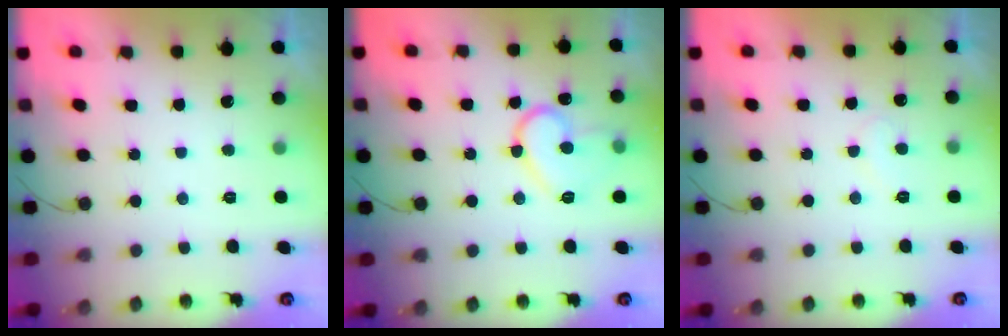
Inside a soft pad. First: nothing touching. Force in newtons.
{"total": 13.0, "press": 13.0, "slide": 1.1}
{"total": 6.8, "press": 6.8, "slide": 0.6}